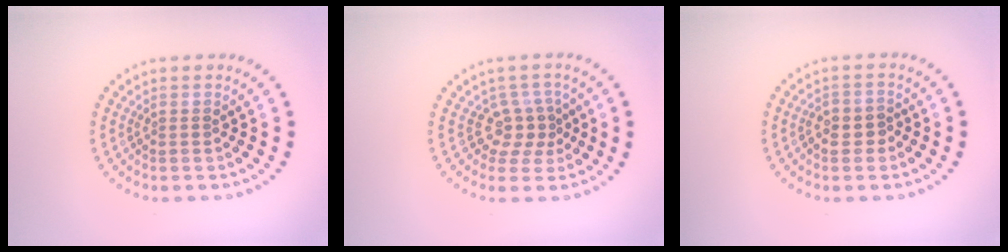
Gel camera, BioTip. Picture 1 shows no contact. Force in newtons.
{"total": 2.6, "press": 1.9, "slide": 1.8}
{"total": 2.3, "press": 2.2, "slide": 0.7}